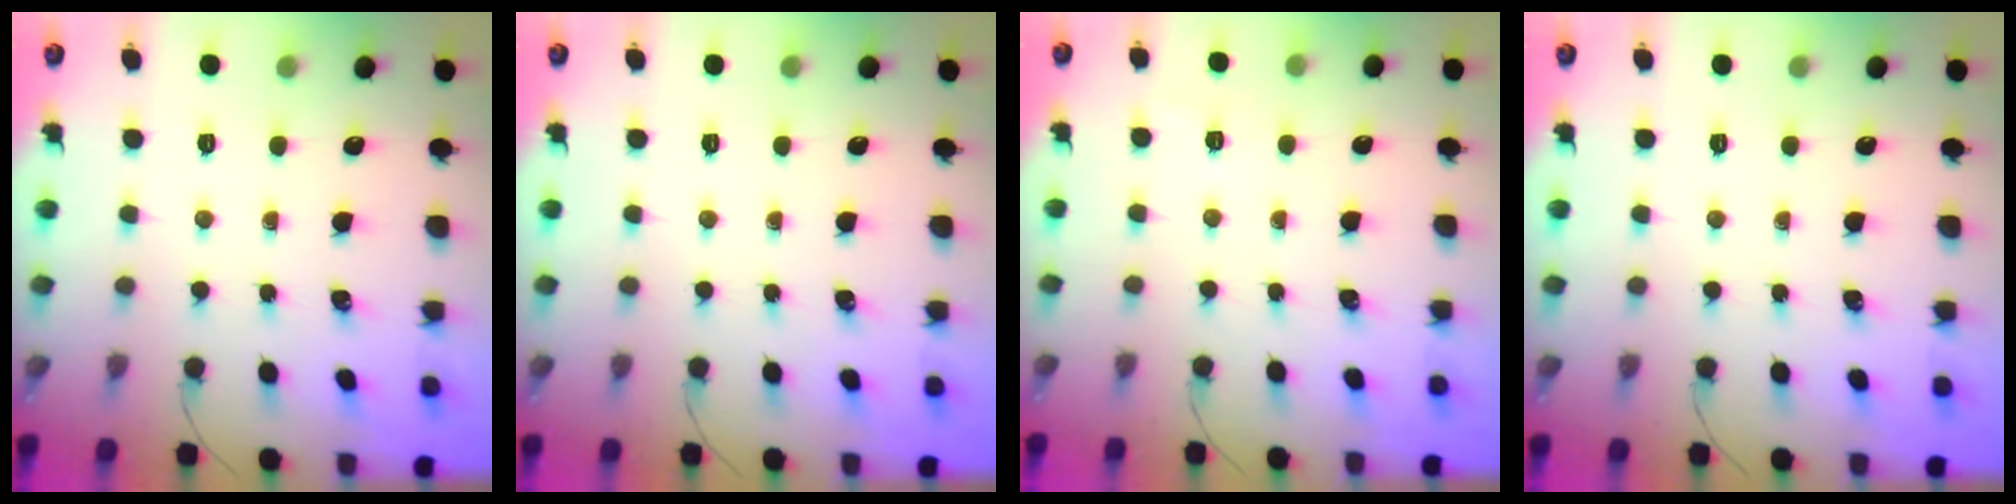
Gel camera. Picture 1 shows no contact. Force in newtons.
{"total": 0.0}
{"total": 5.8, "press": 5.6, "slide": 1.4}
{"total": 0.0}